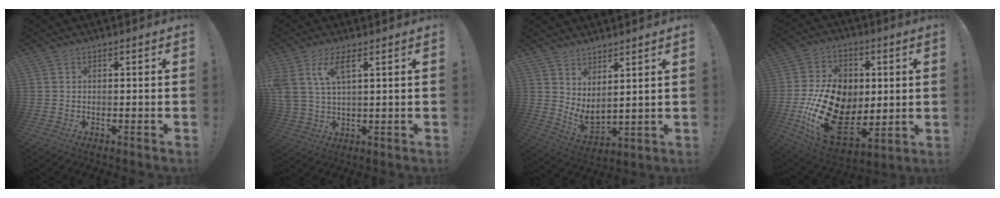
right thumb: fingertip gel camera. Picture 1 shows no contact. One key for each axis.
{"total": 8.0, "fx": 4.3, "fy": 3.2, "fz": 6.0, "tx": -0.129, "ty": -0.013, "tz": 0.078}
{"total": 5.2, "fx": 3.6, "fy": 2.1, "fz": 3.2, "tx": -0.058, "ty": -0.046, "tz": 0.074}
{"total": 26.2, "fx": -3.0, "fy": 18.2, "fz": 18.5, "tx": -0.364, "ty": 0.016, "tz": -0.020}